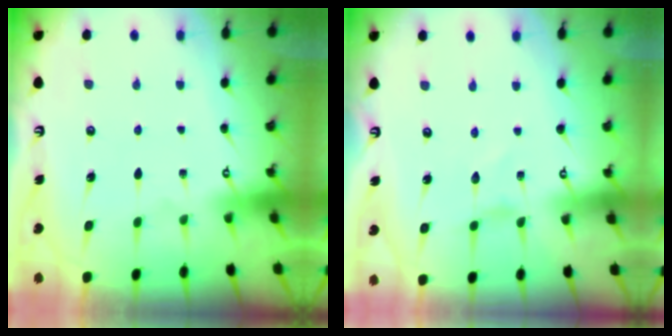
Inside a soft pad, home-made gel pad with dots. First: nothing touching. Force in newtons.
{"total": 0.0}